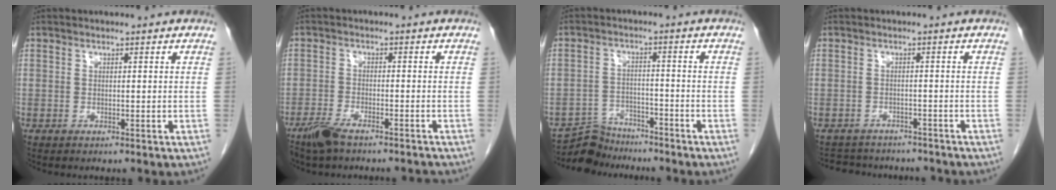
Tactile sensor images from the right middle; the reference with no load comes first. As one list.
[{"total": 6.4, "force": [-5.5, 1.1, 3.1], "torque": [-0.056, -0.010, -0.097]}, {"total": 5.8, "force": [-5.5, 1.8, -0.8], "torque": [0.011, 0.004, -0.097]}, {"total": 9.5, "force": [-8.6, 3.4, 2.1], "torque": [-0.036, 0.011, -0.105]}]